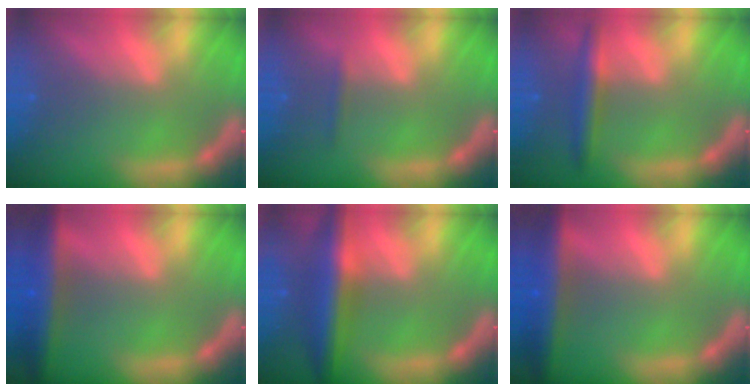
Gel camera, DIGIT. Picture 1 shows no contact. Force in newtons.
{"total": 0.9}
{"total": 3.5}
{"total": 6.5}
{"total": 7.0}
{"total": 6.5}